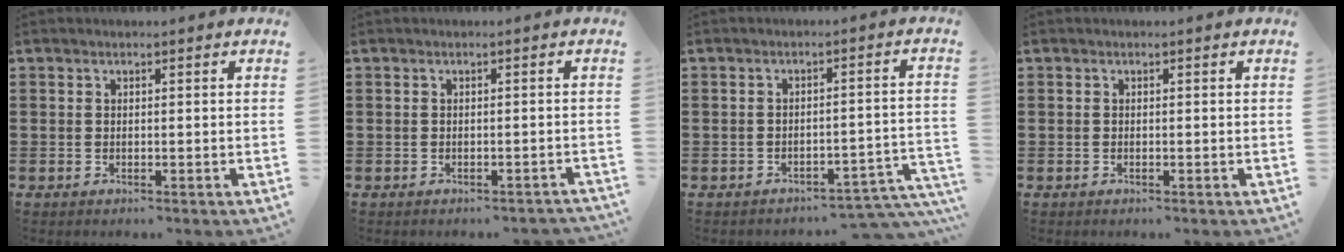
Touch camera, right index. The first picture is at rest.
{"total": 0.6, "force": [-0.5, 0.2, 0.2], "torque": [-0.006, -0.001, -0.010]}
{"total": 3.3, "force": [-3.0, 0.5, 1.3], "torque": [-0.024, 0.000, -0.062]}
{"total": 0.0}